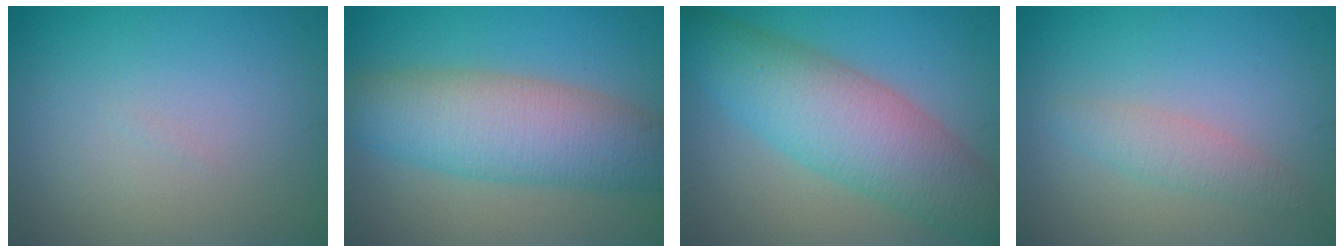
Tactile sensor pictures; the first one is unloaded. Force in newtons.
{"total": 7.5, "press": 7.5, "slide": 0.5}
{"total": 7.8, "press": 7.8, "slide": 0.2}
{"total": 1.9, "press": 1.9, "slide": 0.1}